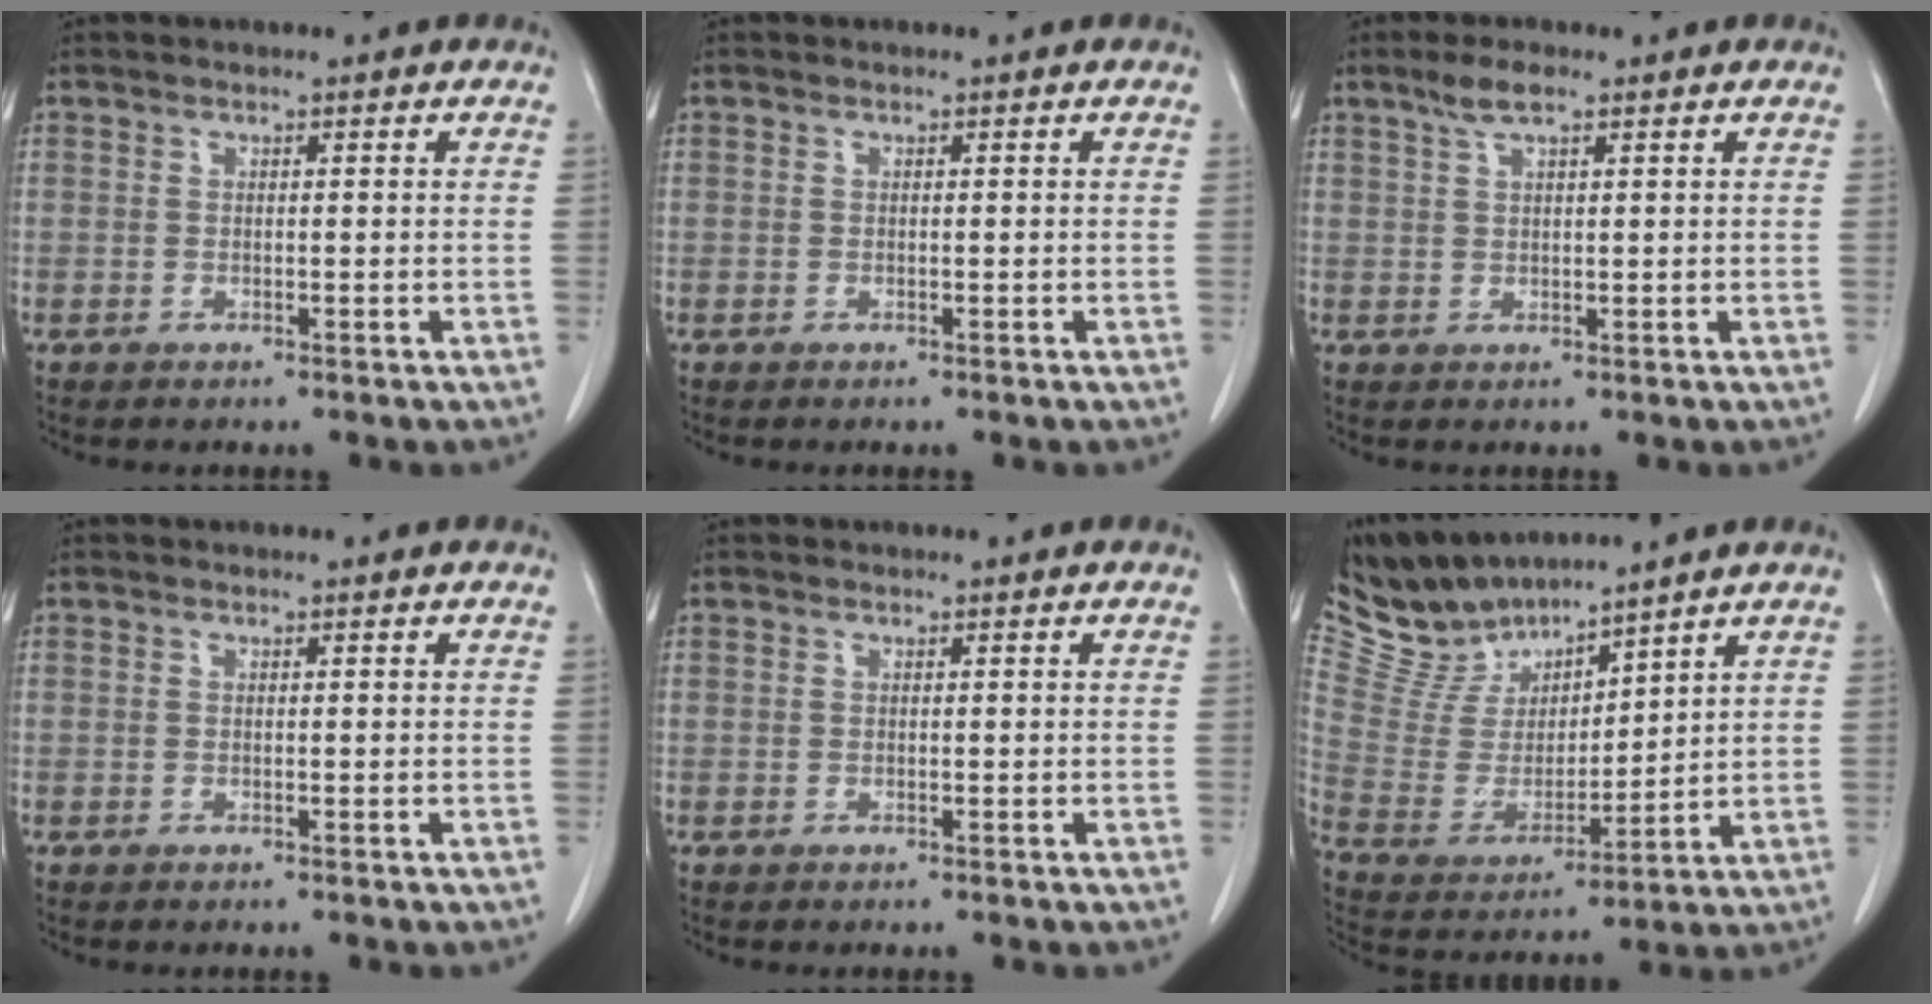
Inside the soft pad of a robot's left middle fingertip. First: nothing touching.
{"total": 0.0}
{"total": 3.0, "force": [2.0, 0.5, 2.2], "torque": [-0.048, 0.008, 0.042]}
{"total": 0.0}
{"total": 0.0}
{"total": 10.2, "force": [9.9, 2.0, 1.4], "torque": [-0.049, 0.004, 0.218]}